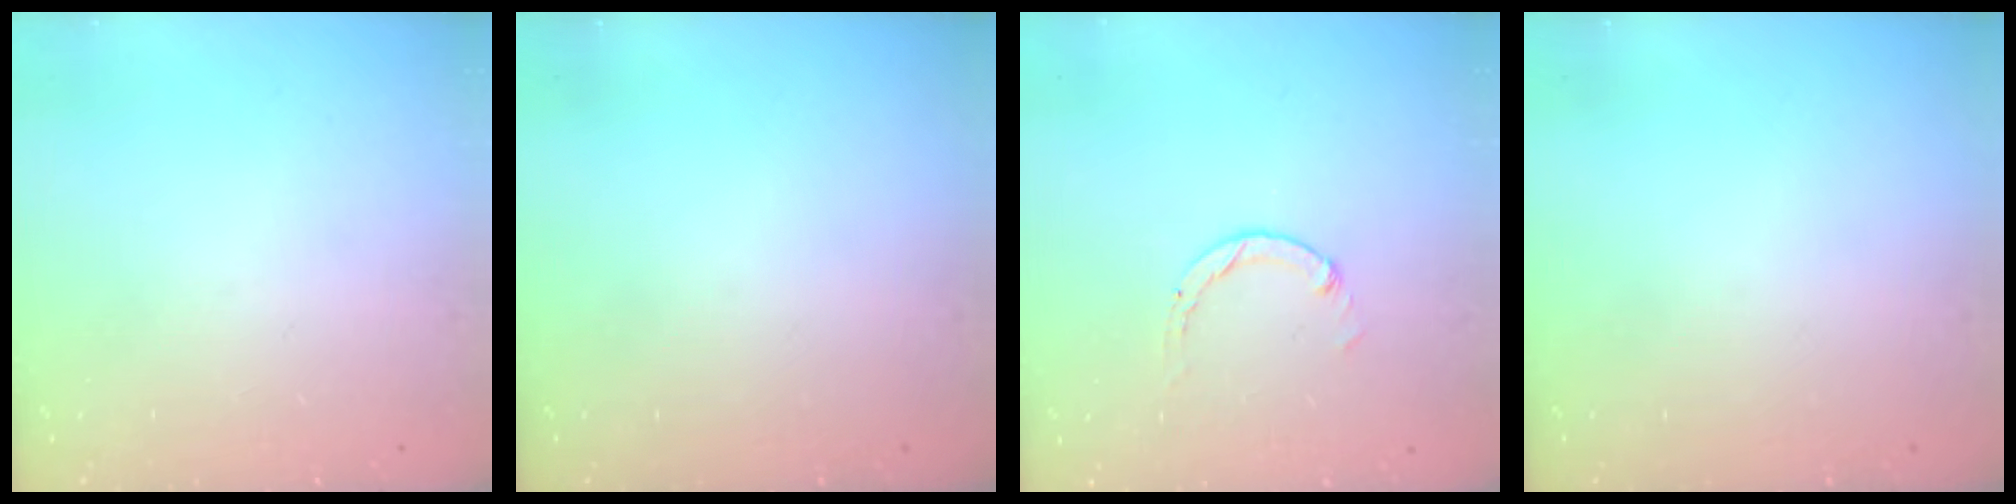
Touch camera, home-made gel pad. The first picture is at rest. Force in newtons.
{"total": 0.0}
{"total": 1.3, "press": 1.2, "slide": 0.2}
{"total": 0.0}